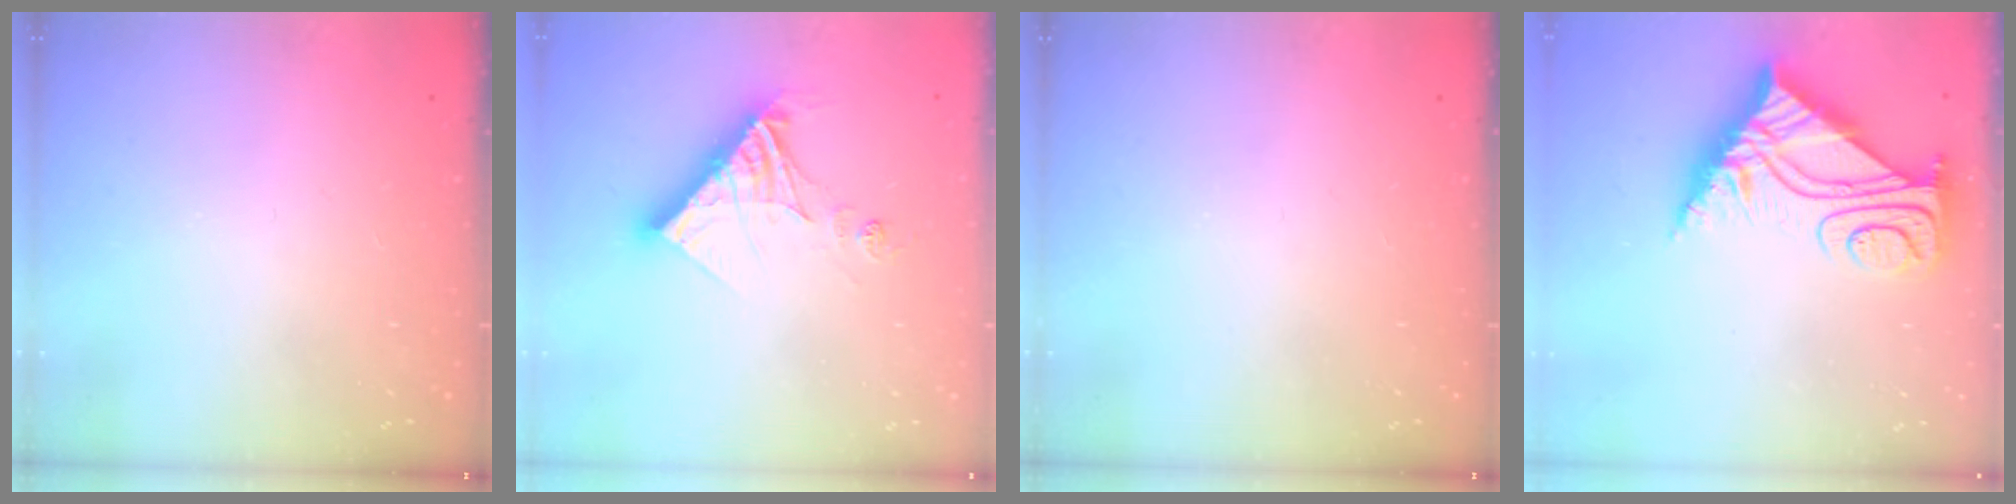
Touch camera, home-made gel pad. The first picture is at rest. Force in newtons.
{"total": 14.1, "press": 14.0, "slide": 1.5}
{"total": 0.0}
{"total": 9.9, "press": 9.8, "slide": 1.0}